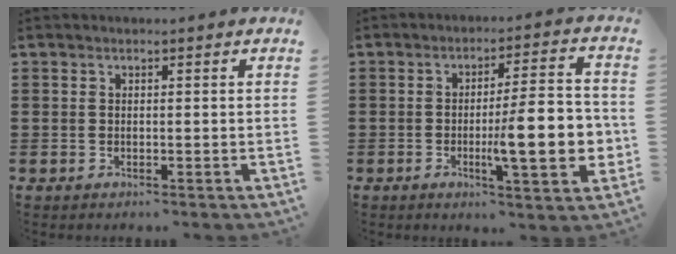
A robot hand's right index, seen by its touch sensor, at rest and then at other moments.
{"total": 12.0, "force": [-2.2, 2.6, 11.5], "torque": [-0.155, -0.011, -0.040]}